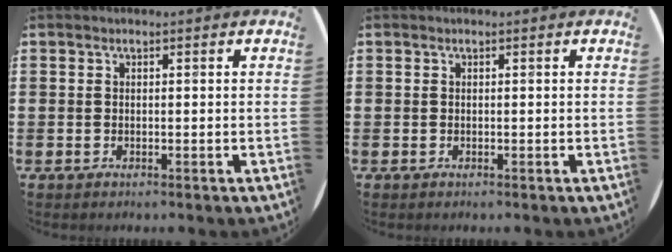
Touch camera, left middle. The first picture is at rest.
{"total": 0.0}